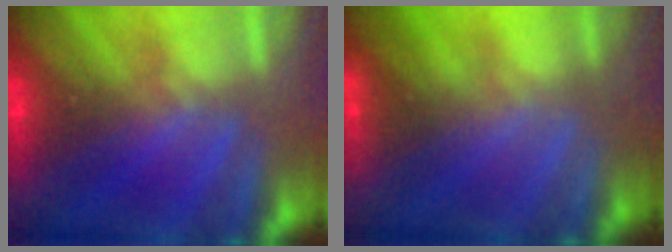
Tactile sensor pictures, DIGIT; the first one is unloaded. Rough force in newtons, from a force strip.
{"total": 1.9}